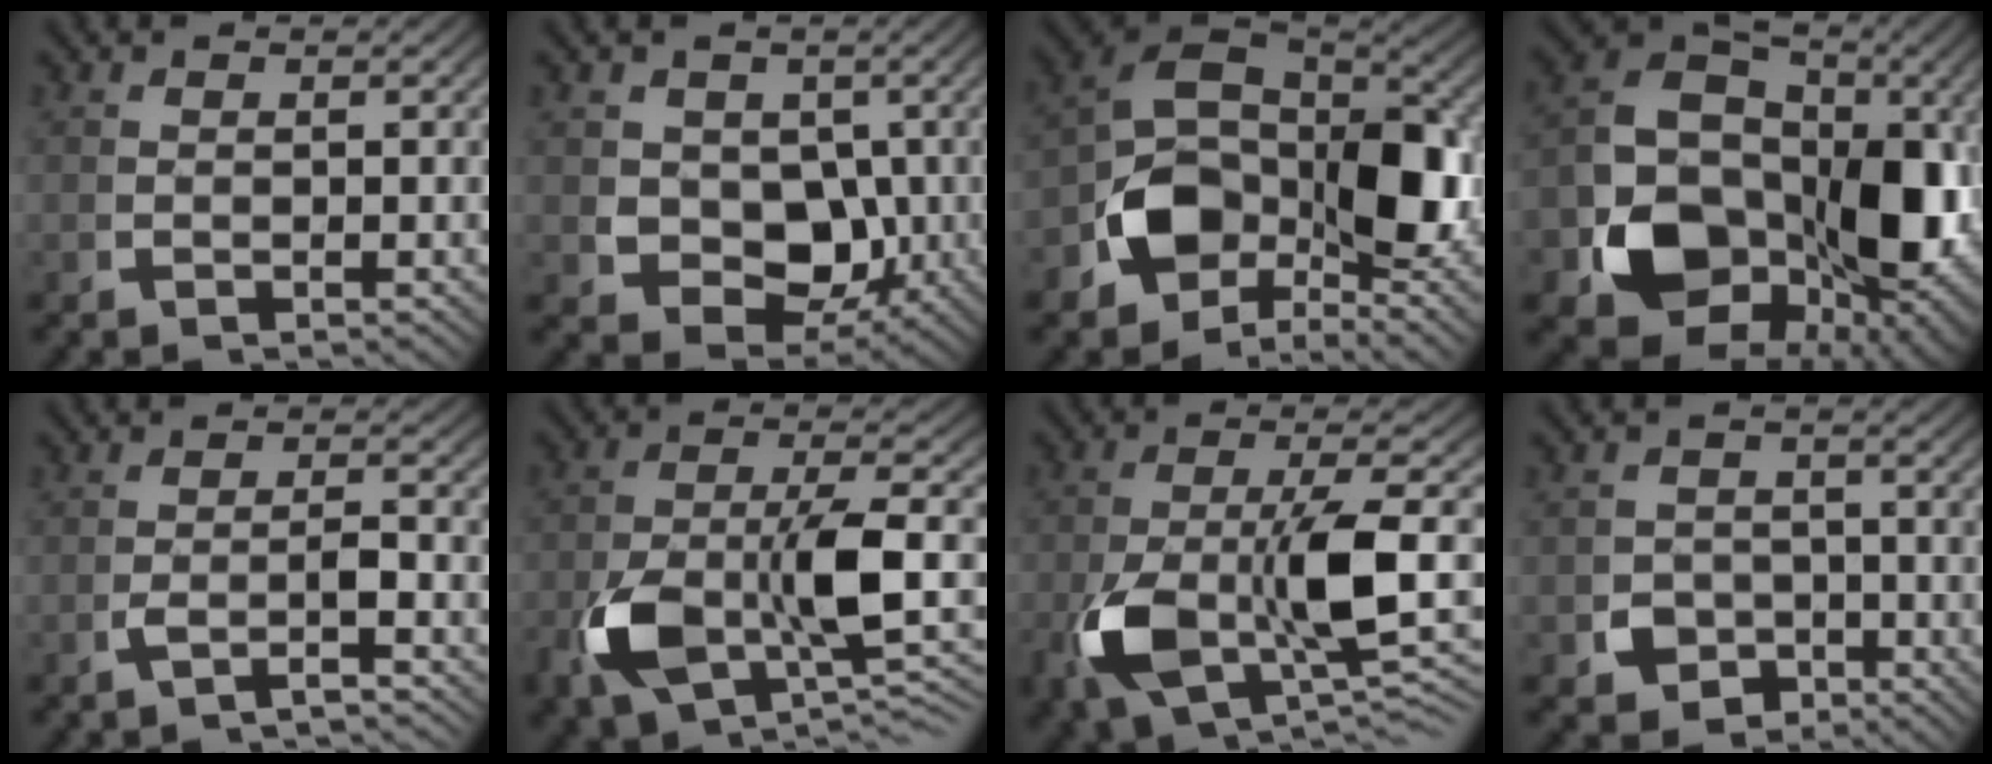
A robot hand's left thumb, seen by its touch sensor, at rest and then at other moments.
{"total": 7.0, "force": [0.1, 5.7, 4.1], "torque": [-0.099, -0.047, 0.022]}
{"total": 11.1, "force": [-0.9, 7.1, 8.4], "torque": [-0.177, -0.022, -0.015]}
{"total": 19.3, "force": [-3.0, 13.6, 13.3], "torque": [-0.257, -0.065, -0.036]}
{"total": 2.4, "force": [-1.4, 0.4, 1.9], "torque": [-0.041, 0.002, -0.025]}
{"total": 8.0, "force": [-2.5, 3.8, 6.6], "torque": [-0.147, -0.018, -0.040]}
{"total": 9.7, "force": [-2.1, 4.3, 8.4], "torque": [-0.180, -0.017, -0.030]}
{"total": 4.5, "force": [-2.5, 3.6, 1.1], "torque": [-0.016, -0.021, -0.039]}